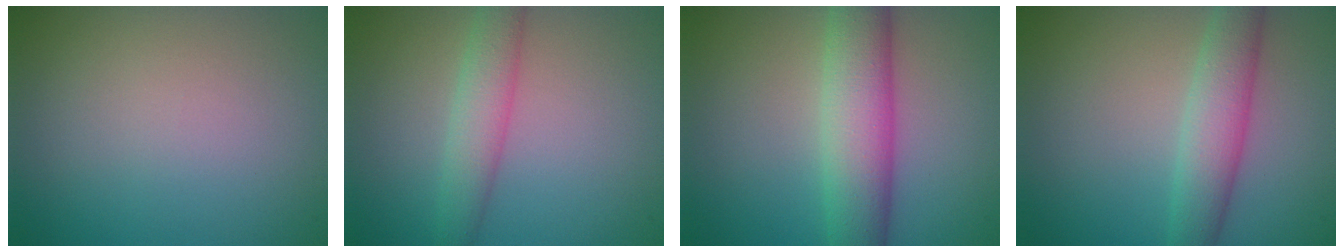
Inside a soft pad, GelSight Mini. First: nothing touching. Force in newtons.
{"total": 3.3, "press": 3.3, "slide": 0.0}
{"total": 5.9, "press": 5.9, "slide": 0.3}
{"total": 4.3, "press": 4.3, "slide": 0.1}